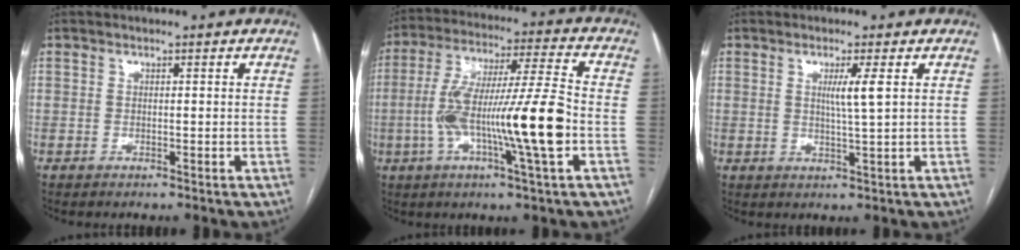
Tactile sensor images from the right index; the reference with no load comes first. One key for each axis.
{"total": 17.0, "fx": -3.7, "fy": 0.0, "fz": 16.6, "tx": -0.305, "ty": 0.001, "tz": -0.069}
{"total": 3.3, "fx": 0.9, "fy": -0.5, "fz": 3.2, "tx": -0.060, "ty": -0.006, "tz": 0.015}